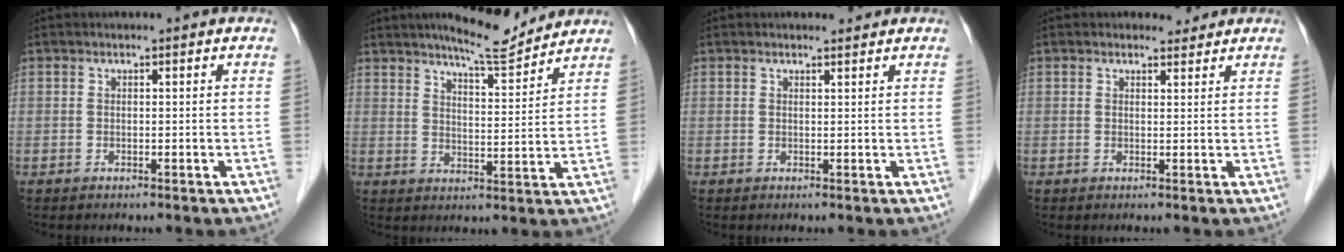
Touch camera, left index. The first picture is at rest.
{"total": 8.2, "force": [7.6, 0.6, 3.2], "torque": [-0.056, -0.007, 0.115]}
{"total": 1.1, "force": [1.1, 0.2, 0.1], "torque": [-0.011, -0.001, 0.016]}
{"total": 1.8, "force": [1.6, 0.8, -0.1], "torque": [0.000, -0.002, 0.021]}